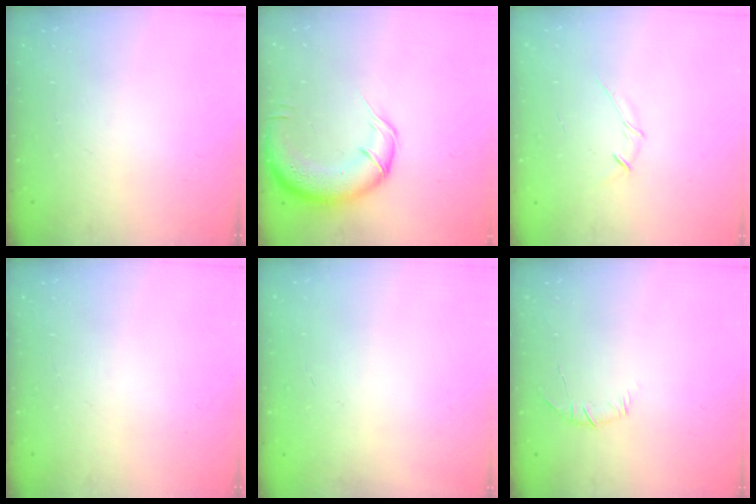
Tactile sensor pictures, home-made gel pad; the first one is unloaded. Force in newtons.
{"total": 14.0, "press": 13.7, "slide": 2.9}
{"total": 3.5, "press": 3.4, "slide": 0.8}
{"total": 0.0}
{"total": 0.6, "press": 0.5, "slide": 0.2}
{"total": 6.0, "press": 5.8, "slide": 1.5}